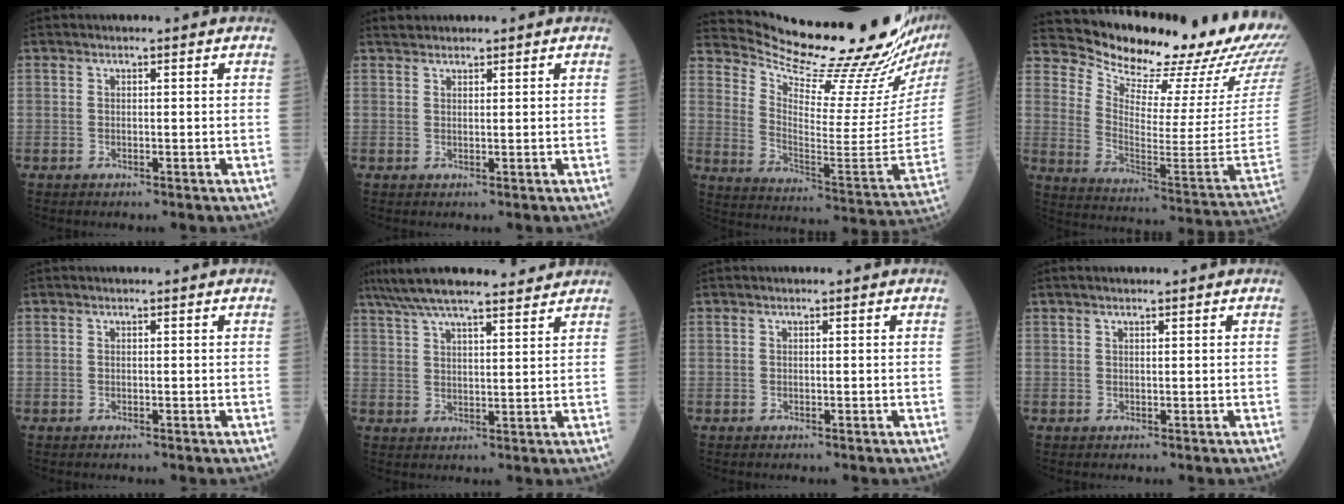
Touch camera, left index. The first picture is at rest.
{"total": 1.2, "force": [1.1, 0.3, 0.0], "torque": [-0.008, 0.009, 0.024]}
{"total": 24.0, "force": [21.9, -0.3, 9.8], "torque": [-0.171, -0.124, 0.305]}
{"total": 25.1, "force": [23.5, 2.0, 8.4], "torque": [-0.155, -0.138, 0.305]}
{"total": 0.0}
{"total": 16.3, "force": [14.1, 2.5, 7.7], "torque": [-0.147, 0.033, 0.217]}
{"total": 0.0}
{"total": 1.0, "force": [0.7, 0.0, 0.8], "torque": [-0.015, 0.010, 0.013]}